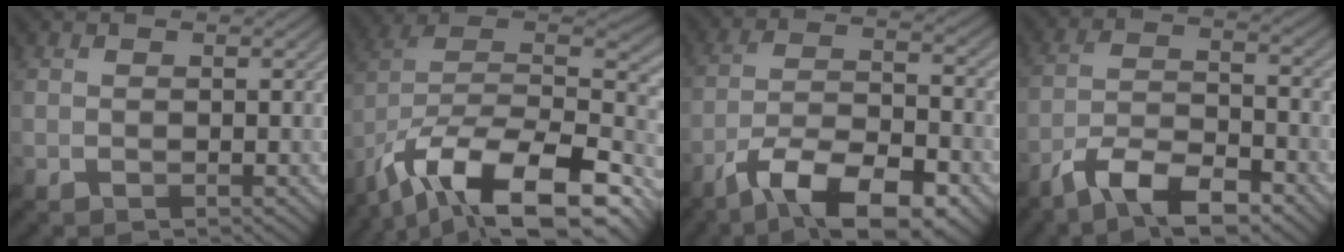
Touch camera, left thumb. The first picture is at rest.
{"total": 19.3, "force": [-11.6, 8.7, 12.7], "torque": [-0.259, -0.017, -0.189]}
{"total": 13.4, "force": [-8.7, 4.2, 9.3], "torque": [-0.172, -0.001, -0.155]}
{"total": 9.6, "force": [-6.9, 2.9, 6.1], "torque": [-0.109, 0.002, -0.138]}